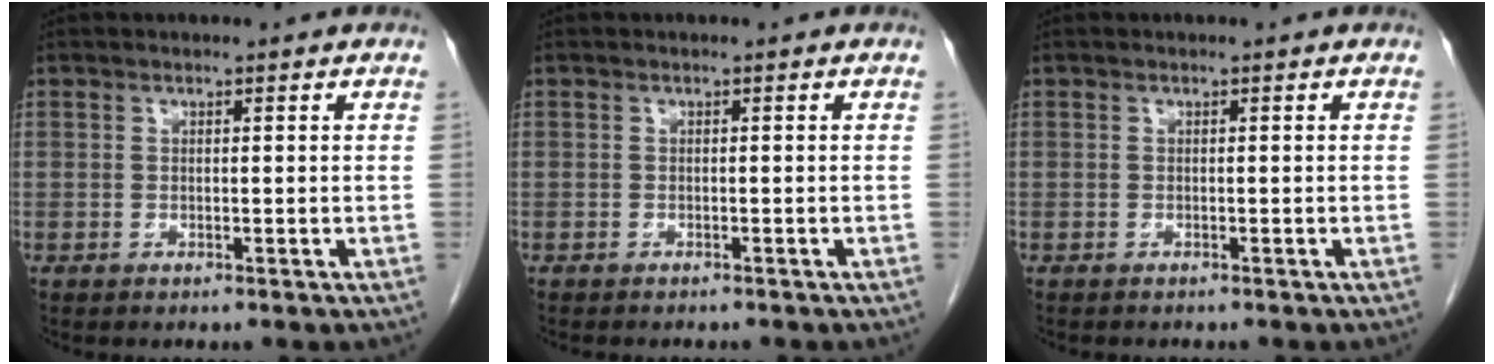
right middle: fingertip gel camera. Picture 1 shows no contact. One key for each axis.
{"total": 3.0, "fx": -2.7, "fy": 0.7, "fz": 1.2, "tx": -0.020, "ty": -0.007, "tz": -0.030}
{"total": 1.4, "fx": -1.2, "fy": 0.5, "fz": 0.5, "tx": -0.013, "ty": -0.002, "tz": -0.014}